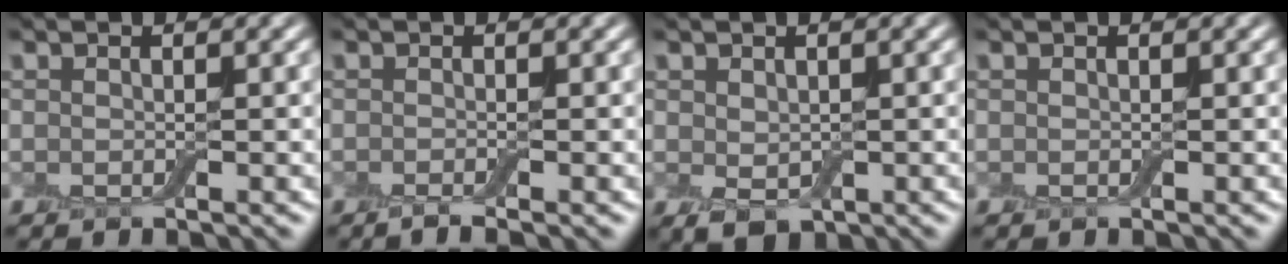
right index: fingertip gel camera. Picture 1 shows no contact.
{"total": 1.4, "force": [-0.9, 0.2, 1.1], "torque": [-0.011, -0.002, -0.021]}
{"total": 1.9, "force": [0.0, 1.4, 1.3], "torque": [-0.023, -0.005, 0.005]}
{"total": 0.0}